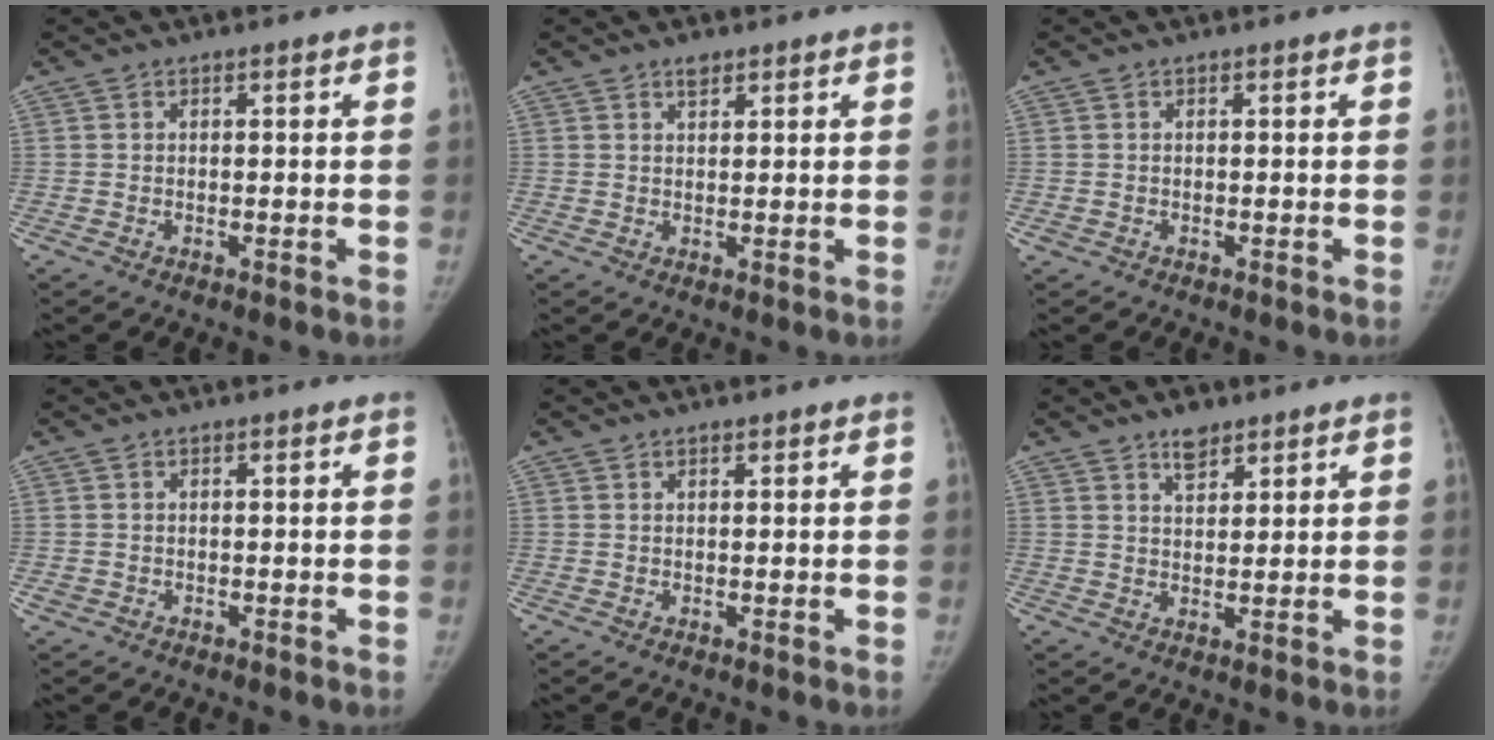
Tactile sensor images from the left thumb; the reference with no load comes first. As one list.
[{"total": 1.8, "force": [1.3, 0.9, 0.9], "torque": [-0.006, -0.008, 0.020]}, {"total": 0.5, "force": [-0.2, 0.5, 0.1], "torque": [-0.005, 0.002, -0.004]}, {"total": 0.8, "force": [-0.2, 0.7, 0.2], "torque": [-0.001, 0.002, -0.002]}, {"total": 0.7, "force": [0.6, 0.3, 0.3], "torque": [-0.006, -0.004, 0.009]}, {"total": 4.1, "force": [3.0, 2.0, 2.0], "torque": [-0.016, -0.021, 0.052]}]